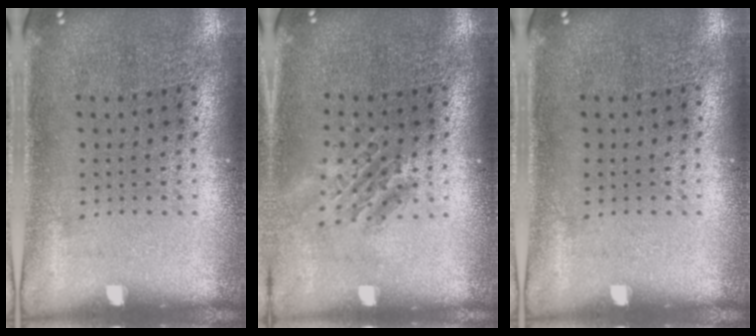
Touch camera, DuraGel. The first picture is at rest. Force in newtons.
{"total": 1.4, "press": 1.2, "slide": 0.8}
{"total": 0.0}